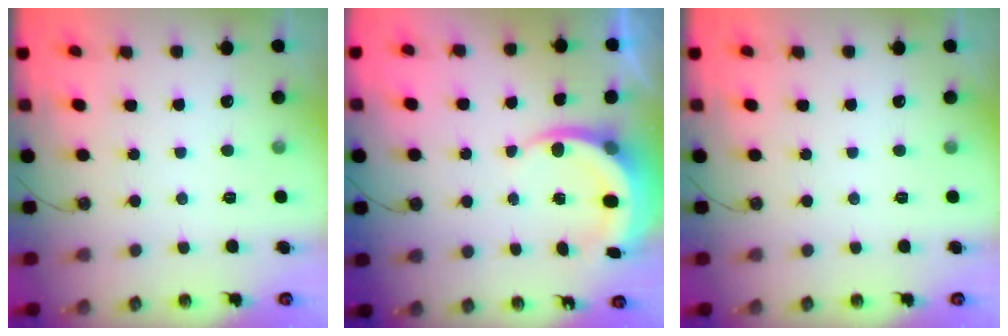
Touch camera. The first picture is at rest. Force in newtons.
{"total": 6.4, "press": 6.3, "slide": 1.1}
{"total": 0.0}